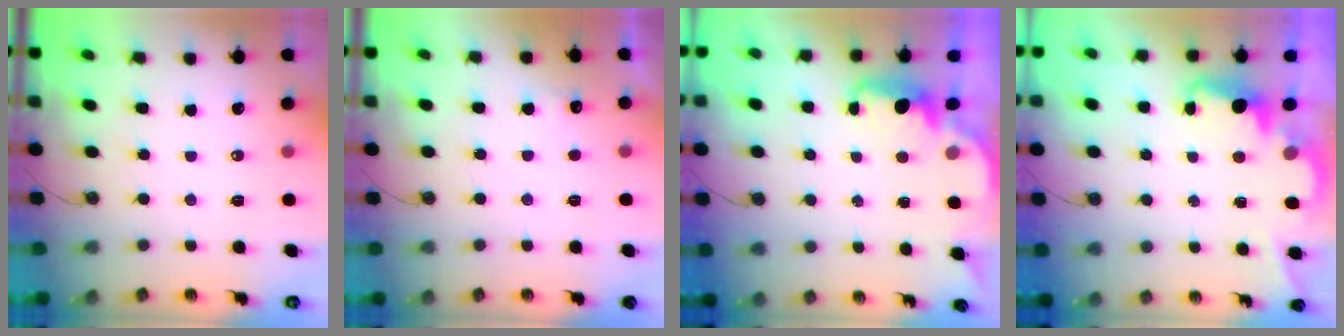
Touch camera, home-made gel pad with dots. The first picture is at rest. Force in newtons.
{"total": 5.9, "press": 5.8, "slide": 1.2}
{"total": 2.1, "press": 2.0, "slide": 0.7}
{"total": 3.7, "press": 3.7, "slide": 0.6}